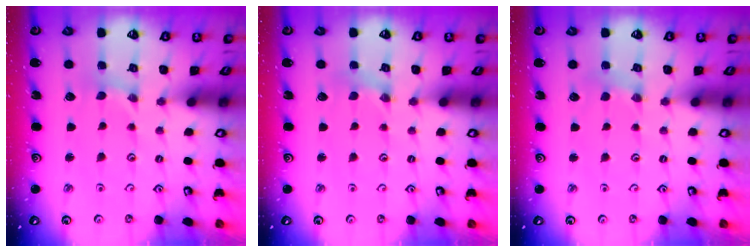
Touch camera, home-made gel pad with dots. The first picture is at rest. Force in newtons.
{"total": 0.0}
{"total": 1.5, "press": 1.4, "slide": 0.3}